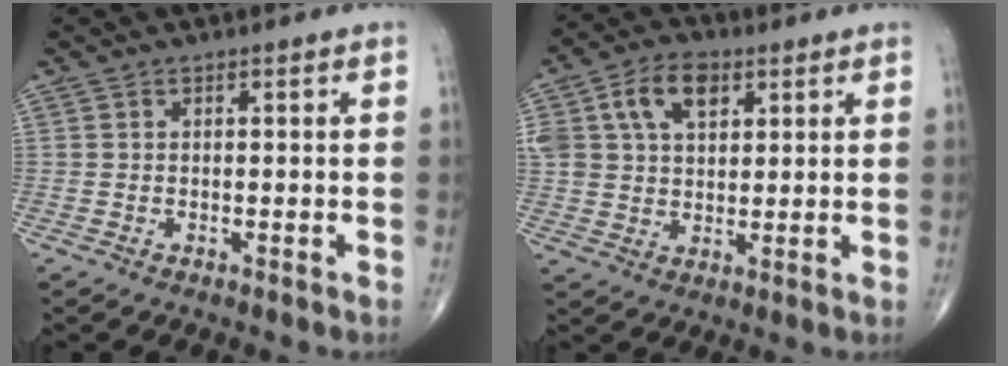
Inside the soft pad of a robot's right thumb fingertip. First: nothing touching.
{"total": 12.2, "force": [4.7, 8.1, 7.9], "torque": [-0.146, 0.001, 0.086]}